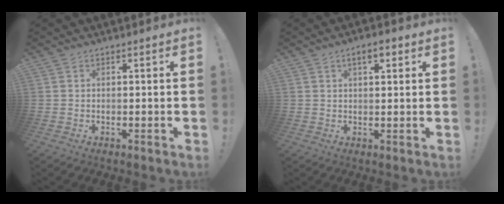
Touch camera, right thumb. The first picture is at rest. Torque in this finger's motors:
{"motor_torque": [0.01, 0.04, 0.70, 0.07, -0.02]}